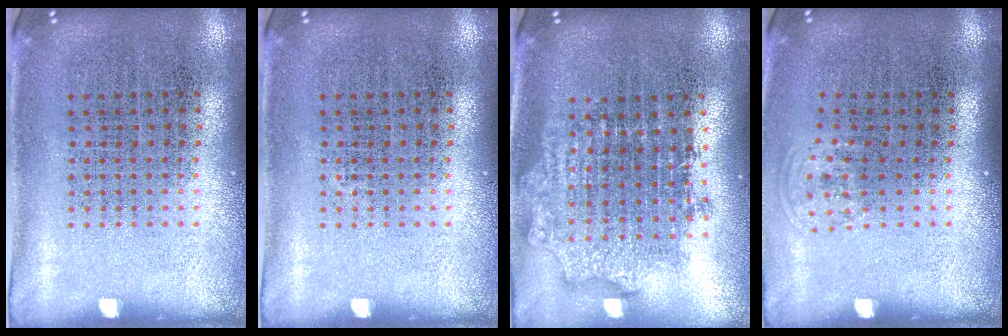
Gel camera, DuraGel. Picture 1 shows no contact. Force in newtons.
{"total": 0.0}
{"total": 1.8, "press": 1.4, "slide": 1.1}
{"total": 0.8, "press": 0.6, "slide": 0.5}